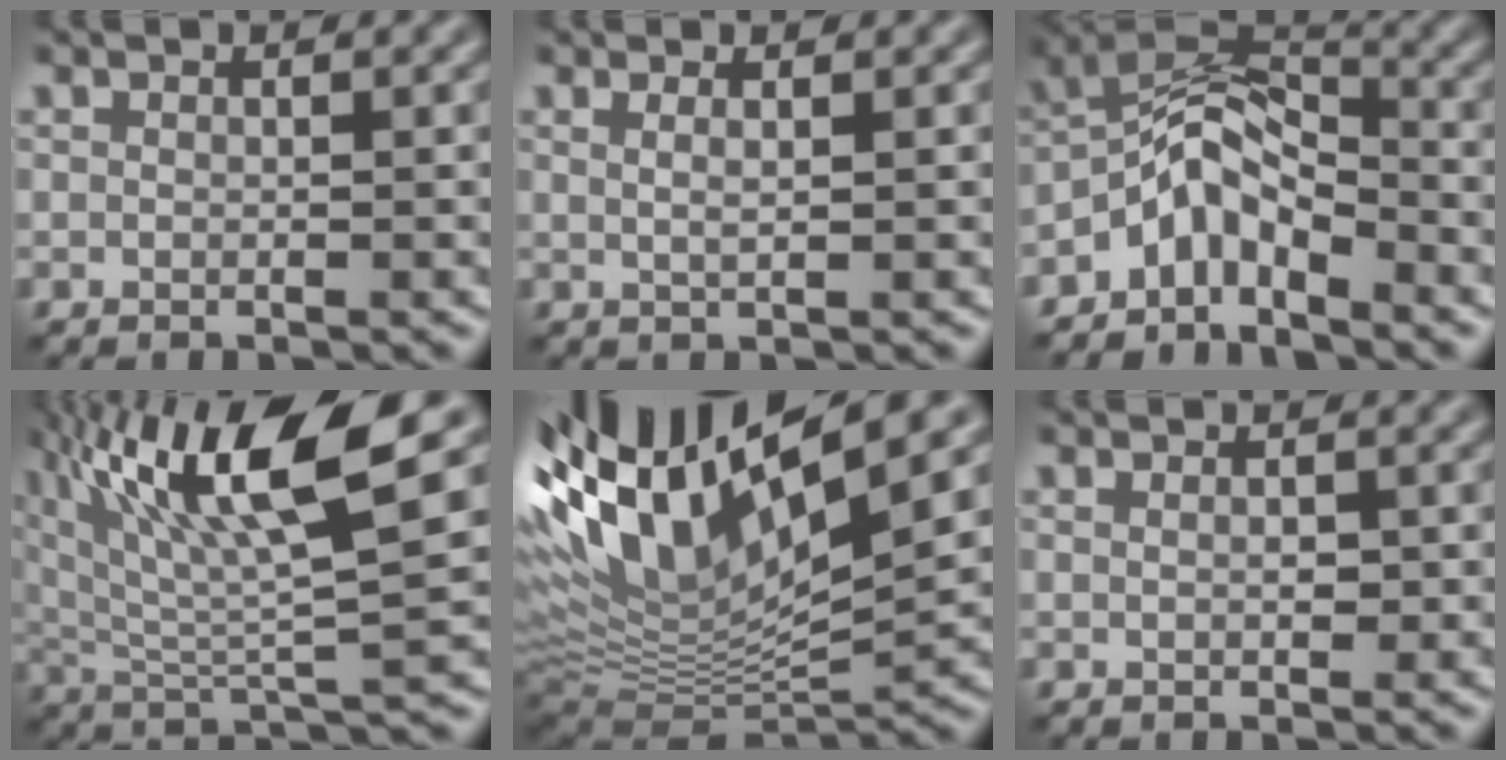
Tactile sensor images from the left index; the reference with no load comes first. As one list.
[{"total": 1.3, "force": [0.5, 0.5, 1.1], "torque": [-0.012, -0.002, 0.003]}, {"total": 5.1, "force": [-3.2, 2.3, 3.2], "torque": [-0.046, 0.012, -0.069]}, {"total": 12.1, "force": [6.1, 2.4, 10.2], "torque": [-0.177, 0.012, 0.110]}, {"total": 14.2, "force": [6.9, 4.3, 11.7], "torque": [-0.223, 0.020, 0.127]}, {"total": 0.7, "force": [0.2, 0.3, 0.6], "torque": [-0.010, 0.001, 0.004]}]